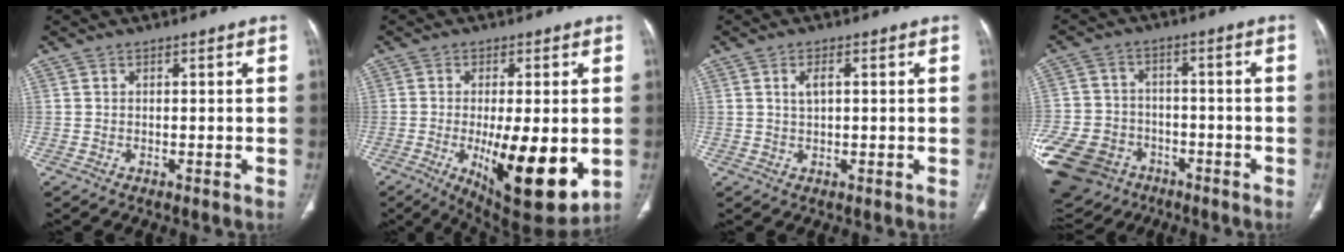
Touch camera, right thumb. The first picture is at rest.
{"total": 16.8, "force": [-3.4, 5.5, 15.5], "torque": [-0.224, -0.029, -0.033]}
{"total": 2.5, "force": [0.7, 1.1, 2.2], "torque": [-0.042, 0.002, 0.013]}
{"total": 21.6, "force": [-10.3, 16.2, 9.9], "torque": [-0.252, 0.037, -0.165]}